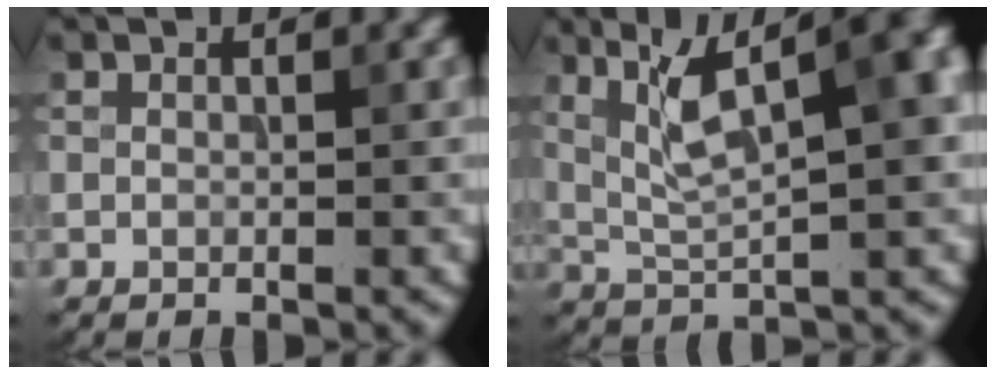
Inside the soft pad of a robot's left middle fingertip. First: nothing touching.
{"total": 10.7, "force": [3.6, 3.6, 9.4], "torque": [-0.154, 0.020, 0.062]}